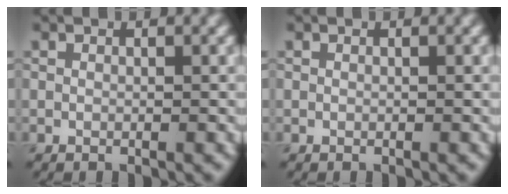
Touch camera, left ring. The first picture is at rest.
{"total": 0.0}